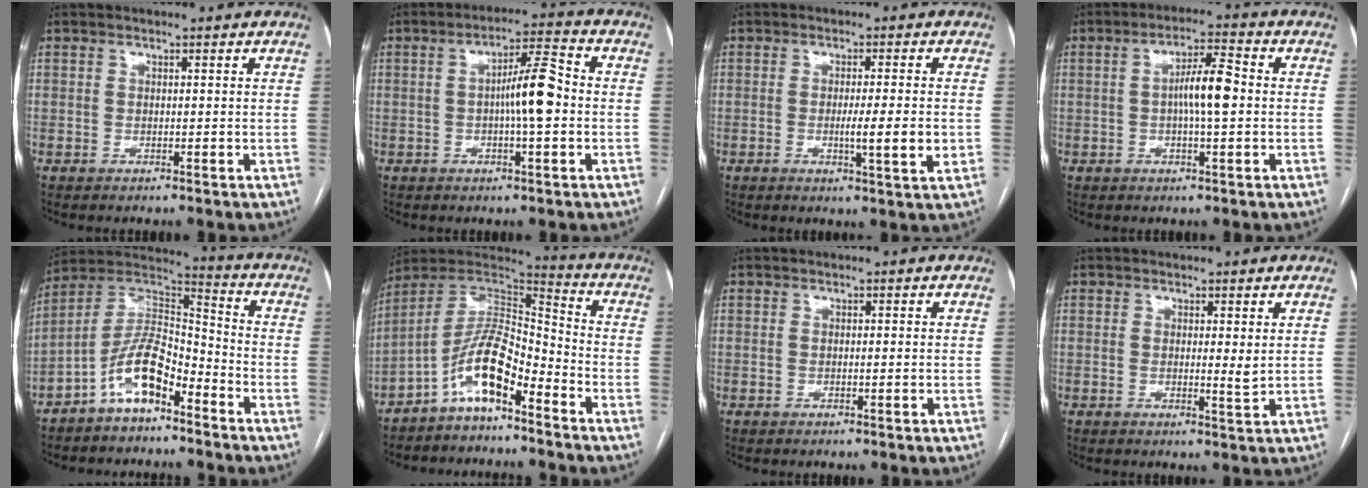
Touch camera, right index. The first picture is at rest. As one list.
[{"total": 7.7, "force": [-0.5, 0.9, 7.7], "torque": [-0.131, 0.016, -0.013]}, {"total": 6.0, "force": [-1.0, -0.1, 5.9], "torque": [-0.091, -0.010, -0.014]}, {"total": 6.7, "force": [-0.1, 0.9, 6.7], "torque": [-0.120, 0.011, -0.006]}, {"total": 10.6, "force": [-6.4, 4.0, 7.5], "torque": [-0.159, 0.029, -0.121]}, {"total": 11.1, "force": [-6.6, 3.1, 8.5], "torque": [-0.167, 0.029, -0.122]}, {"total": 0.6, "force": [0.0, 0.0, 0.6], "torque": [-0.015, -0.003, 0.001]}, {"total": 2.1, "force": [0.5, 0.1, 2.0], "torque": [-0.036, -0.007, 0.009]}]